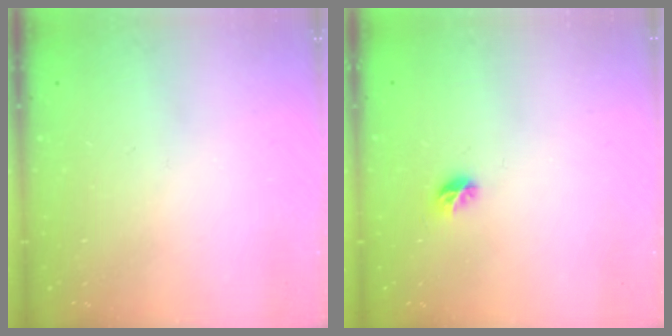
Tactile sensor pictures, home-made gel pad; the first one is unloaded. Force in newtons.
{"total": 5.4, "press": 5.2, "slide": 1.4}